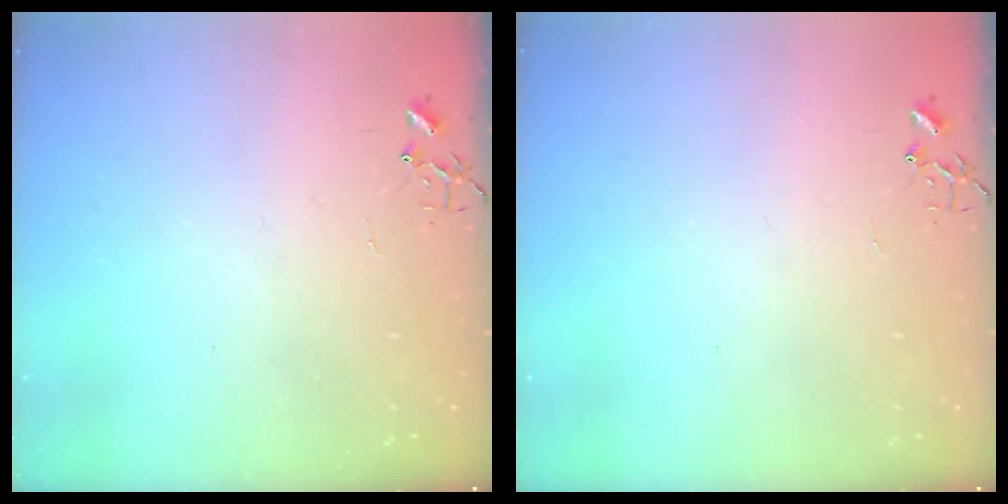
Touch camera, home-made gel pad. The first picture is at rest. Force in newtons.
{"total": 0.0}